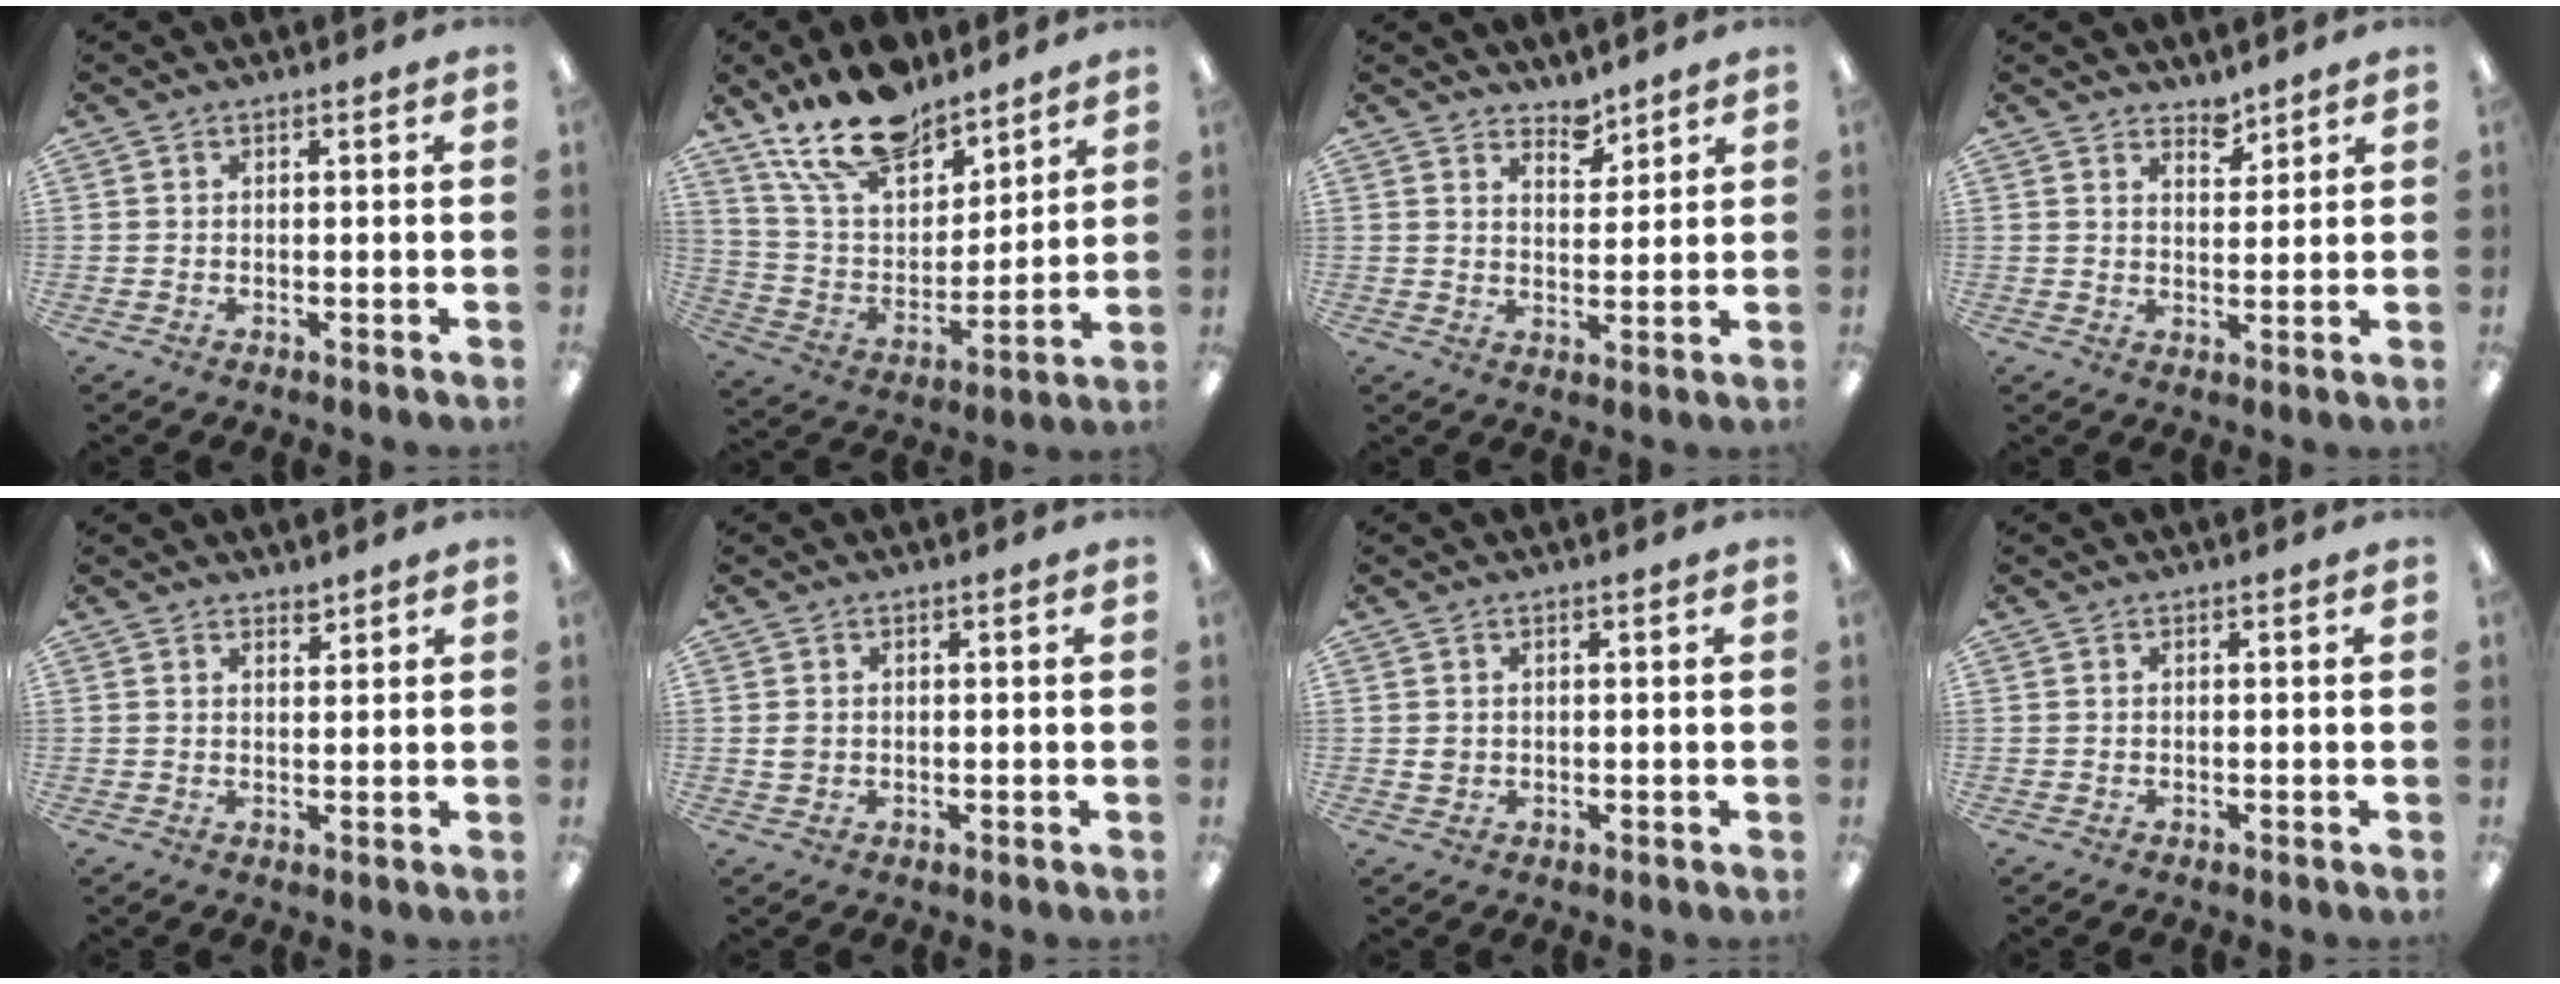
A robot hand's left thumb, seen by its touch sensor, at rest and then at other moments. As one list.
[{"total": 18.7, "force": [14.7, 8.3, 8.0], "torque": [-0.161, -0.083, 0.268]}, {"total": 4.7, "force": [4.3, 1.7, 0.8], "torque": [-0.002, -0.031, 0.076]}, {"total": 4.0, "force": [3.6, 1.5, 0.7], "torque": [0.004, -0.028, 0.064]}, {"total": 1.9, "force": [1.8, 0.6, 0.3], "torque": [0.002, -0.009, 0.033]}, {"total": 1.5, "force": [0.3, 1.3, 0.8], "torque": [-0.008, 0.000, 0.003]}, {"total": 1.3, "force": [0.3, 1.1, 0.5], "torque": [-0.011, 0.004, 0.006]}, {"total": 0.0}]